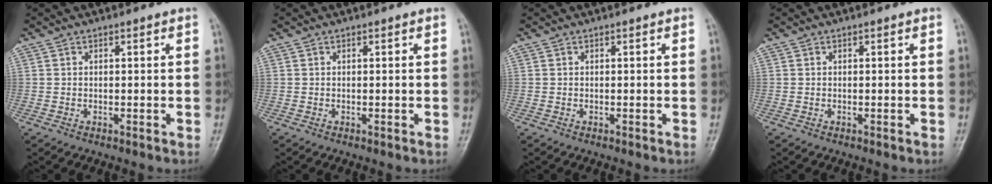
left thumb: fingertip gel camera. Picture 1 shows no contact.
{"total": 0.0}
{"total": 0.0}
{"total": 0.0}